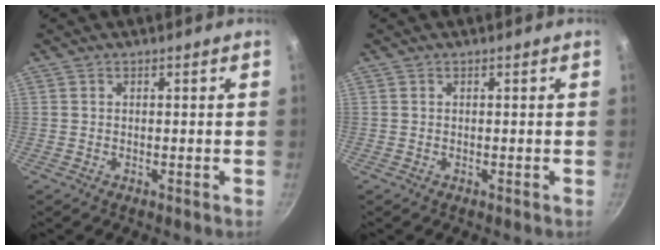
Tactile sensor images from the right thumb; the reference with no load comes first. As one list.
[{"total": 0.0}]